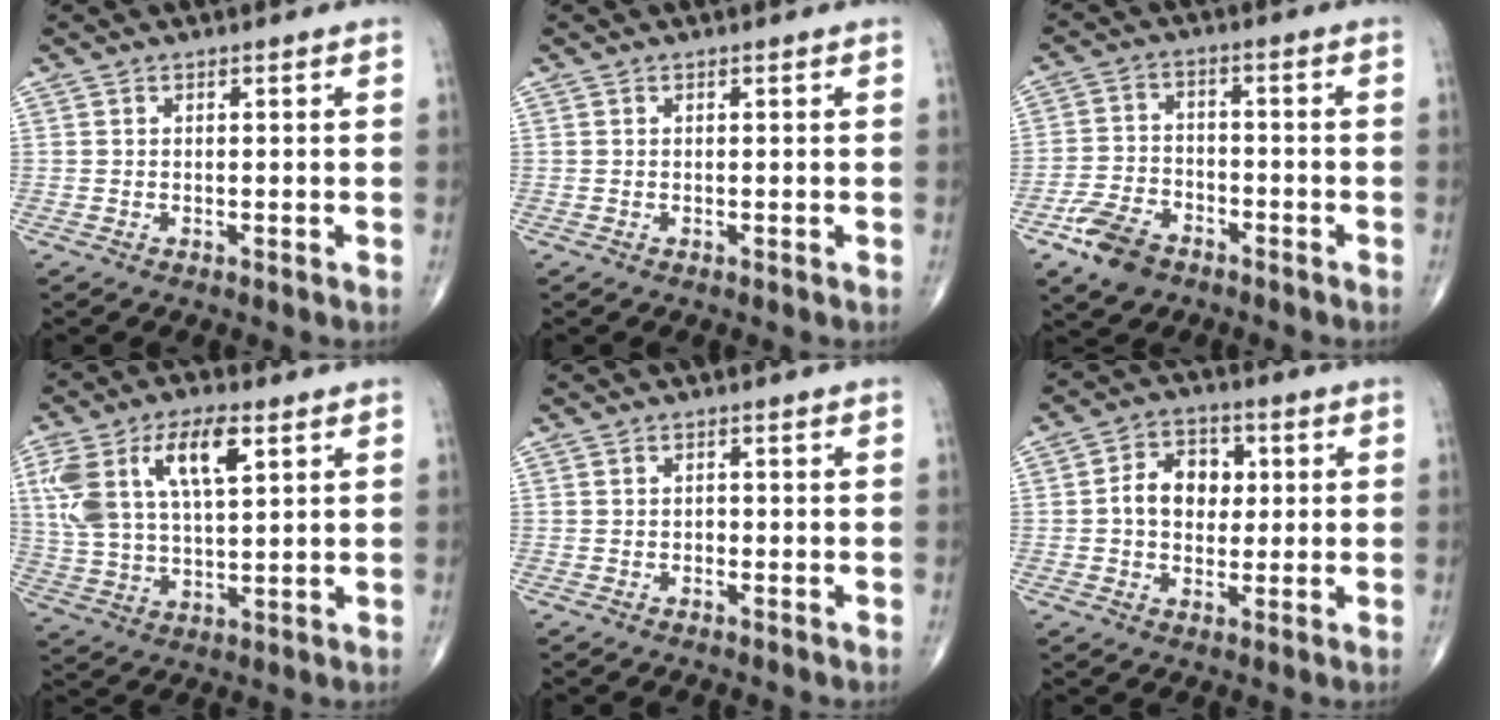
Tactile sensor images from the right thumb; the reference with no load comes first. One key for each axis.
{"total": 0.0}
{"total": 8.4, "fx": -5.2, "fy": 5.1, "fz": 4.1, "tx": -0.070, "ty": 0.022, "tz": -0.098}
{"total": 15.6, "fx": 5.9, "fy": 7.0, "fz": 12.6, "tx": -0.248, "ty": 0.002, "tz": 0.111}
{"total": 0.8, "fx": -0.3, "fy": 0.6, "fz": 0.4, "tx": -0.001, "ty": 0.003, "tz": -0.010}
{"total": 8.7, "fx": 0.7, "fy": 6.6, "fz": 5.6, "tx": -0.061, "ty": 0.016, "tz": 0.005}